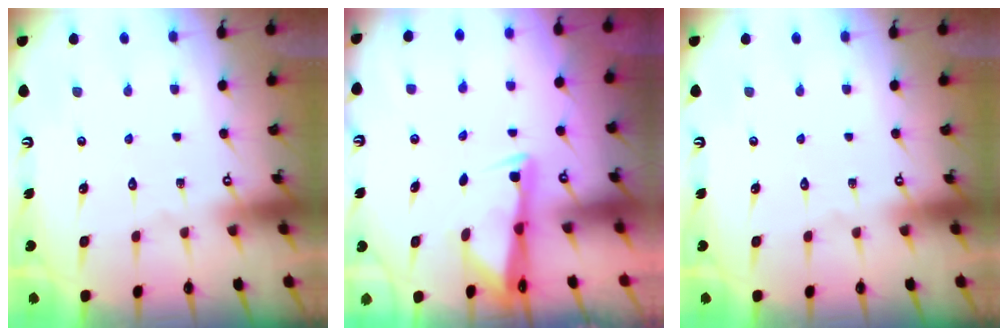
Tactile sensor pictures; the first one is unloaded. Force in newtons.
{"total": 2.7, "press": 2.7, "slide": 0.4}
{"total": 0.0}